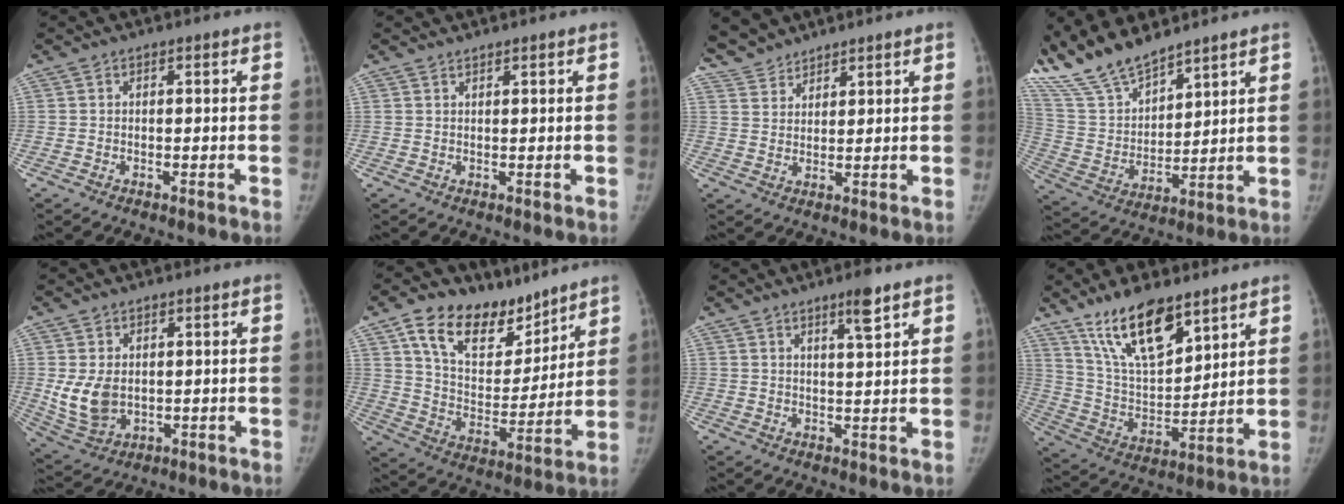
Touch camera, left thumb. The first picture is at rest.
{"total": 0.9, "force": [0.9, 0.0, 0.2], "torque": [-0.001, -0.005, 0.017]}
{"total": 5.0, "force": [4.7, 1.7, 0.3], "torque": [0.004, -0.016, 0.097]}
{"total": 17.2, "force": [14.9, 4.9, 7.0], "torque": [-0.123, -0.051, 0.304]}
{"total": 8.2, "force": [0.6, 5.9, 5.7], "torque": [-0.098, -0.014, 0.030]}
{"total": 17.8, "force": [11.8, 10.0, 8.8], "torque": [-0.103, -0.061, 0.208]}
{"total": 4.7, "force": [3.0, 0.4, 3.5], "torque": [-0.053, -0.021, 0.049]}
{"total": 16.8, "force": [11.5, 6.5, 10.4], "torque": [-0.152, -0.063, 0.224]}